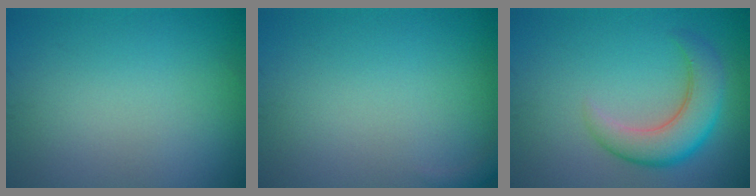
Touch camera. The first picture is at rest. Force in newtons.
{"total": 0.7, "press": 0.7, "slide": 0.1}
{"total": 4.9, "press": 4.9, "slide": 0.2}